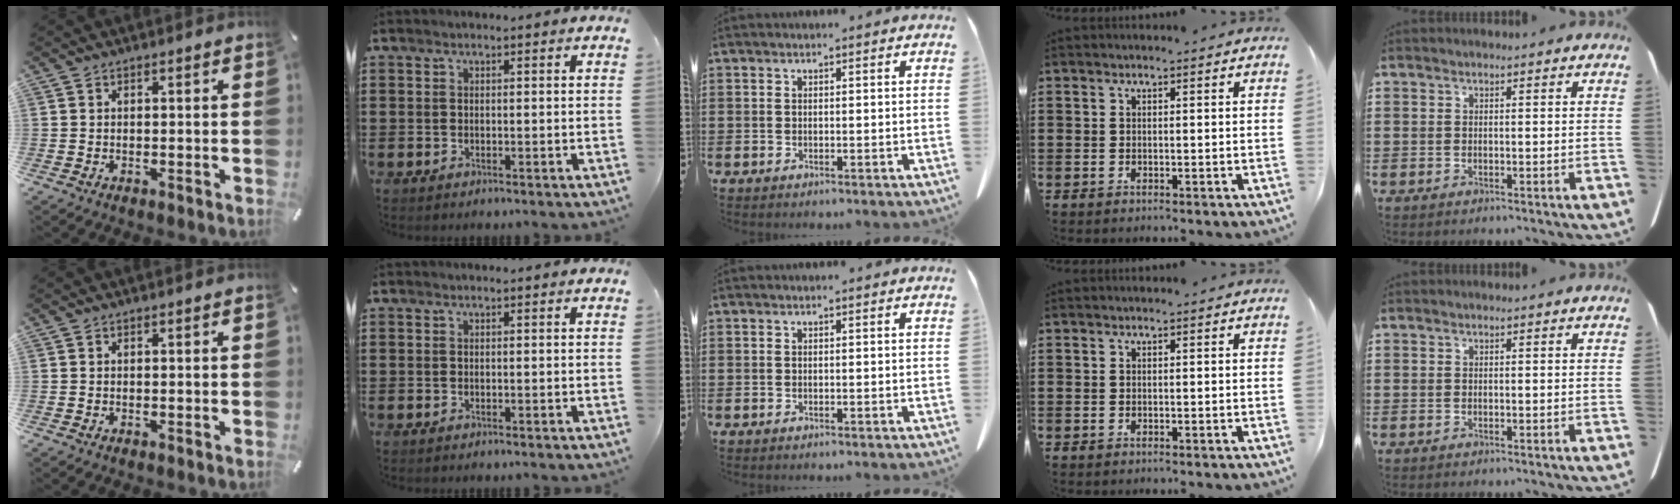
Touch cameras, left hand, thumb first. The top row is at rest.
{}